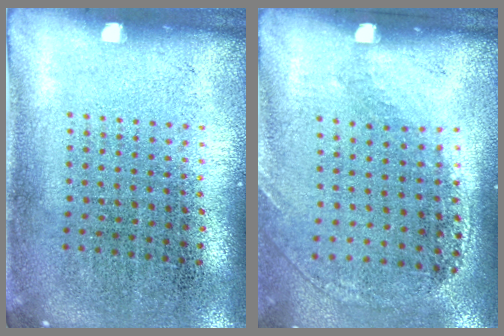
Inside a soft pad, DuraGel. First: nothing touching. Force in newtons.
{"total": 1.2, "press": 0.9, "slide": 0.8}